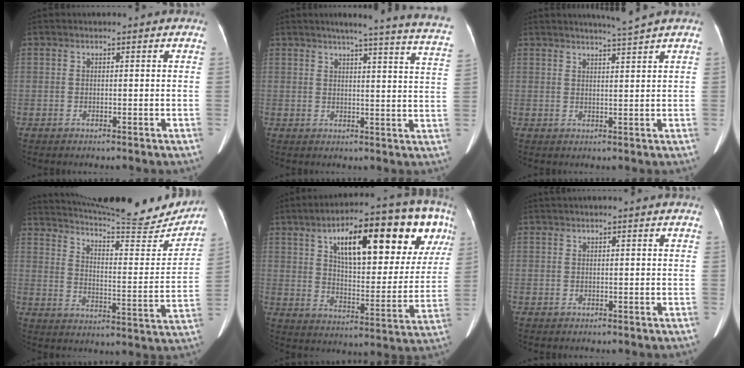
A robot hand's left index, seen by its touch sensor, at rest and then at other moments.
{"total": 19.4, "force": [17.0, -0.6, 9.3], "torque": [-0.122, -0.054, 0.186]}
{"total": 3.3, "force": [2.8, -1.5, 0.8], "torque": [-0.013, -0.012, 0.048]}
{"total": 23.1, "force": [21.7, 2.0, 7.7], "torque": [-0.124, -0.063, 0.286]}
{"total": 23.0, "force": [10.5, 7.3, 19.1], "torque": [-0.265, 0.044, 0.154]}
{"total": 0.5, "force": [0.5, 0.0, 0.3], "torque": [-0.005, 0.026, 0.011]}